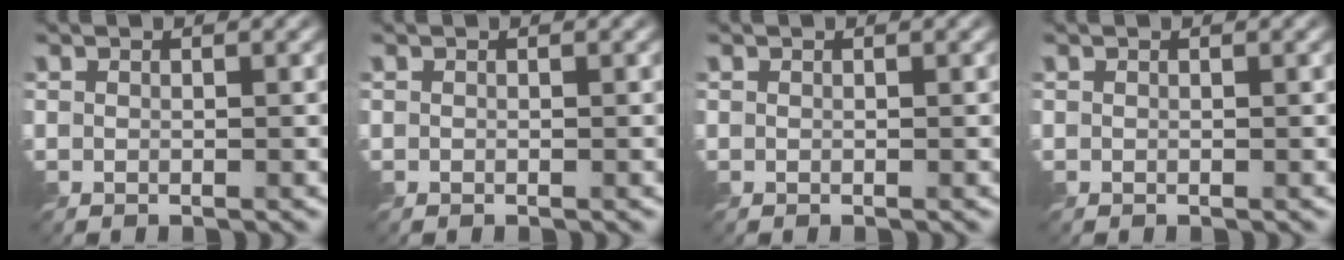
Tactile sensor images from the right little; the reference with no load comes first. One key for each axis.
{"total": 0.0}
{"total": 0.0}
{"total": 0.0}